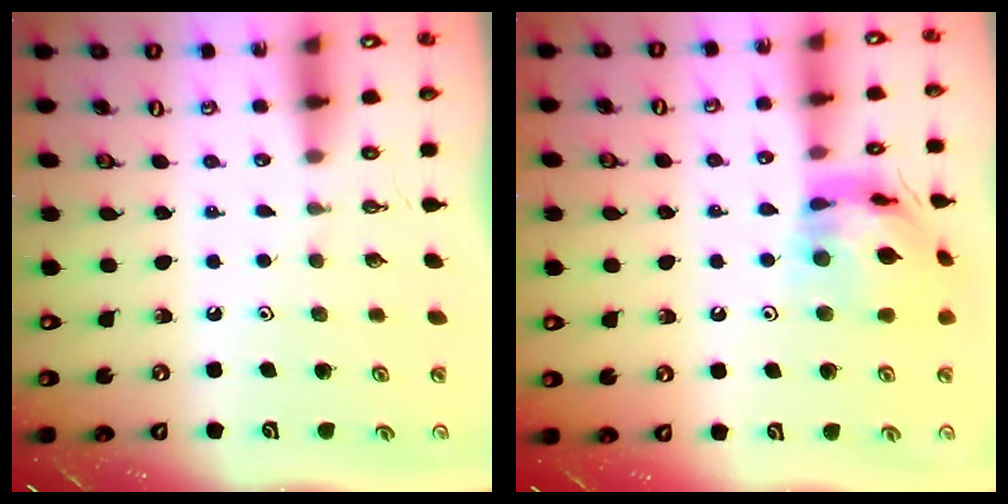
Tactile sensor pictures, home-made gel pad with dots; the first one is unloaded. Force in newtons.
{"total": 14.5, "press": 14.4, "slide": 1.6}